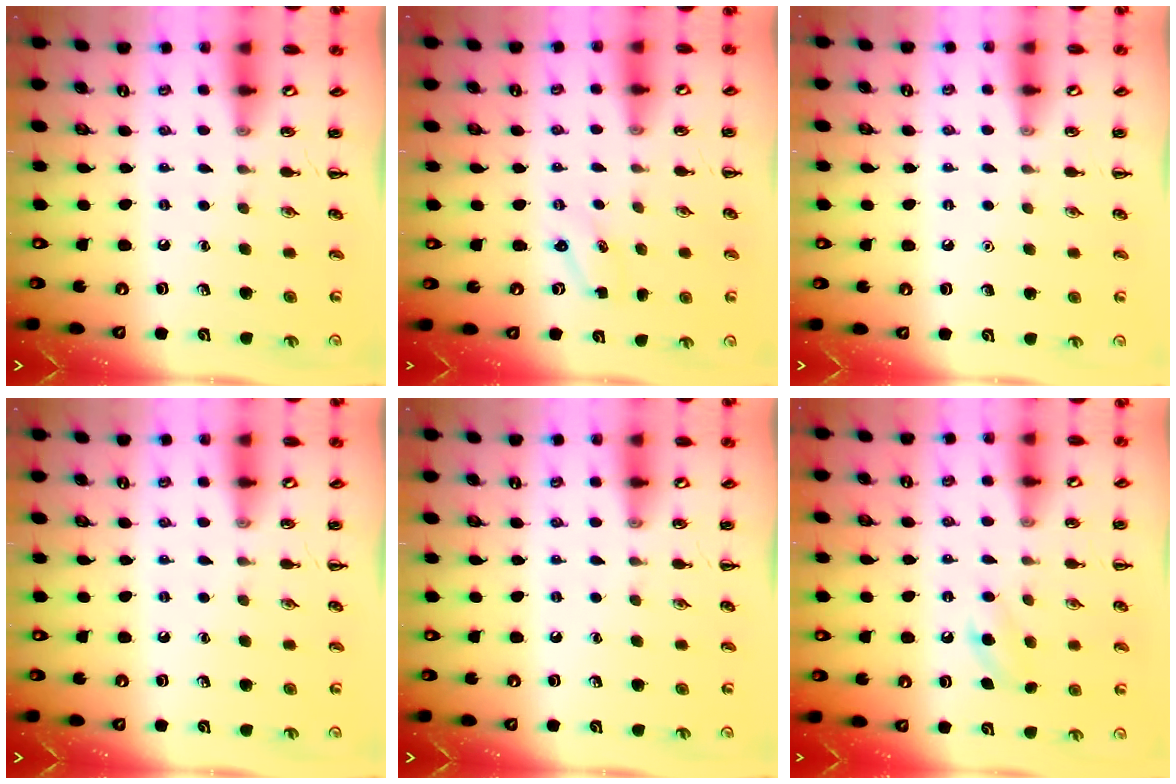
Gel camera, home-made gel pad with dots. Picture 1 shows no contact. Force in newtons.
{"total": 1.9, "press": 1.8, "slide": 0.6}
{"total": 1.6, "press": 1.6, "slide": 0.1}
{"total": 0.0}
{"total": 0.0}
{"total": 6.6, "press": 6.4, "slide": 1.6}